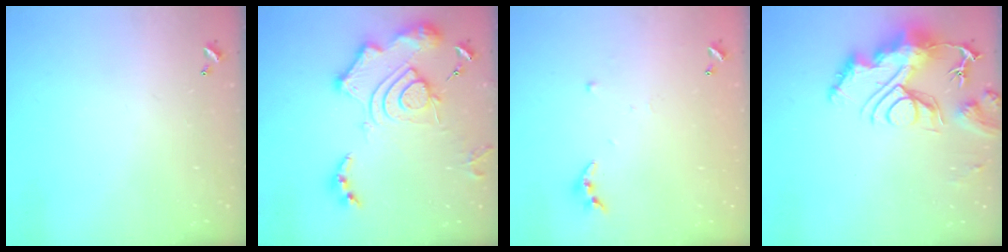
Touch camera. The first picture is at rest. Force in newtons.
{"total": 18.3, "press": 18.2, "slide": 1.7}
{"total": 3.8, "press": 3.8, "slide": 0.3}
{"total": 14.1, "press": 14.1, "slide": 1.4}